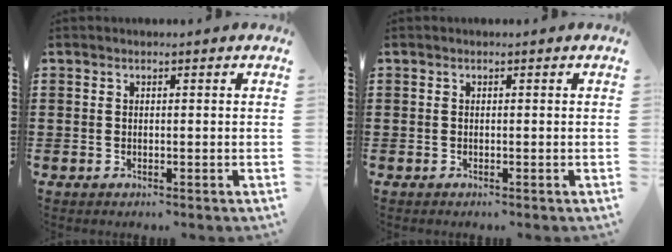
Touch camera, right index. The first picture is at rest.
{"total": 0.0}